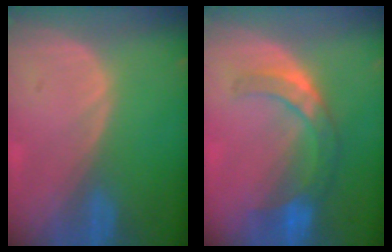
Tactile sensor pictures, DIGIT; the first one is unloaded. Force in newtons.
{"total": 7.6, "press": 6.7, "slide": 3.6}